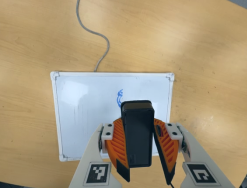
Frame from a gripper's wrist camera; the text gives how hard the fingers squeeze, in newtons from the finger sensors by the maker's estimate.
{"total": 9.2, "left": 9.2, "right": 9.3}